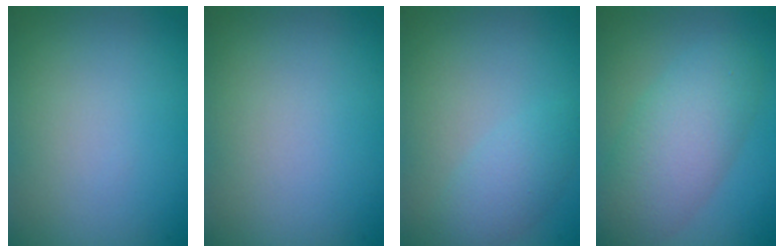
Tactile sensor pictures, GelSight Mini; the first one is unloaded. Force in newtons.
{"total": 0.0}
{"total": 2.5, "press": 2.5, "slide": 0.1}
{"total": 5.9, "press": 5.9, "slide": 0.1}